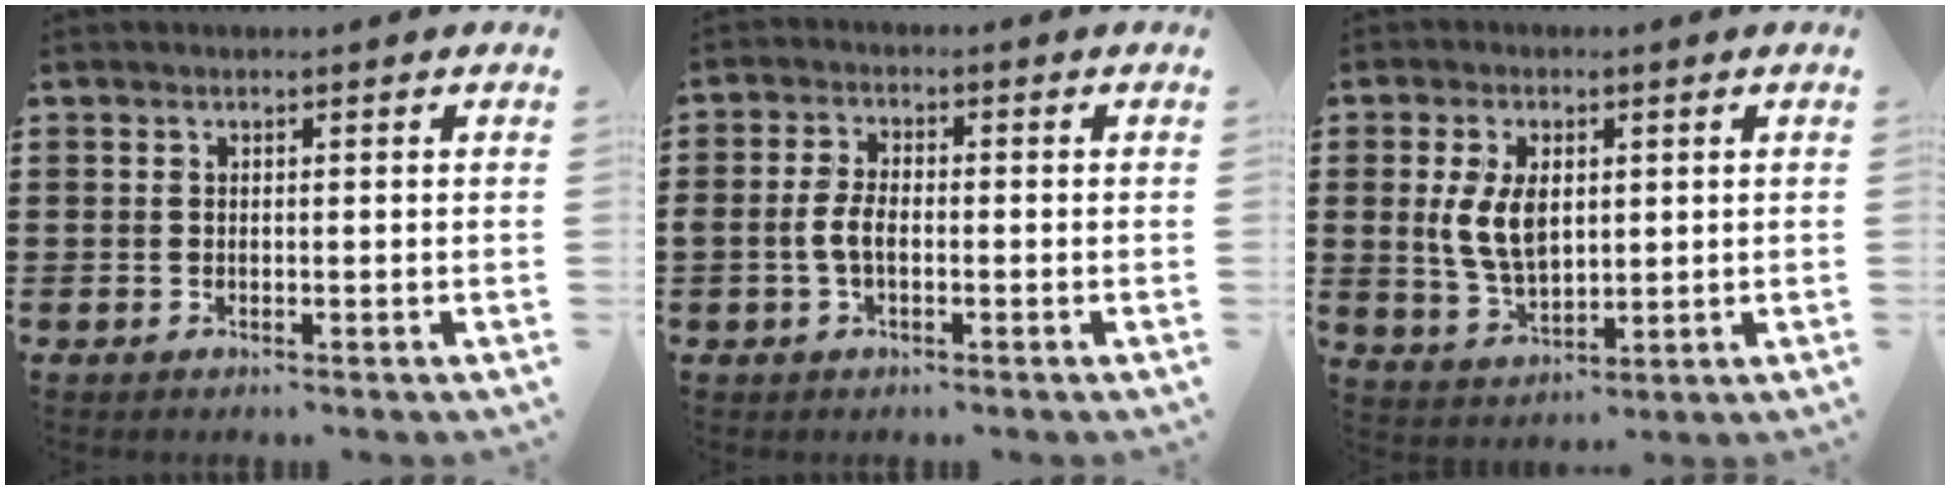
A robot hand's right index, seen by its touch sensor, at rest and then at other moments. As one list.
[{"total": 3.8, "force": [-1.0, 1.9, 3.1], "torque": [-0.086, -0.005, -0.027]}, {"total": 7.4, "force": [1.3, 4.4, 5.9], "torque": [-0.126, 0.004, 0.020]}]